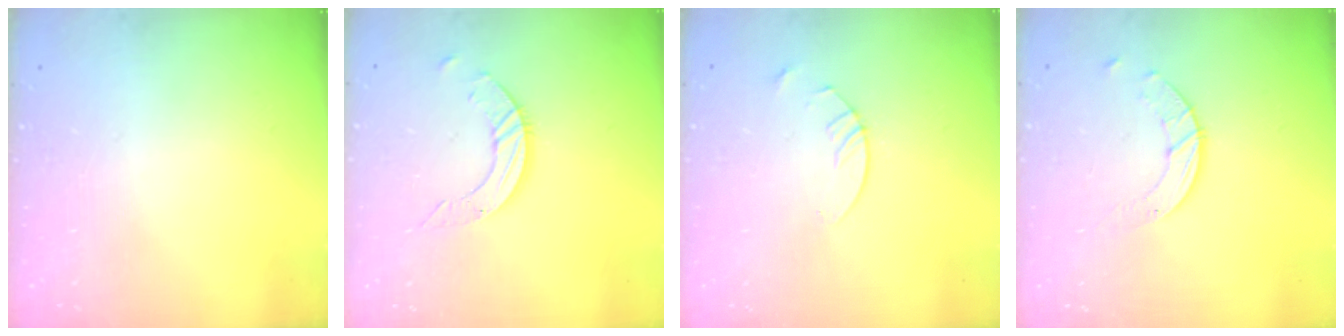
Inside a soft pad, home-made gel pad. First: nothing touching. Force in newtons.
{"total": 5.8, "press": 5.8, "slide": 0.1}
{"total": 2.4, "press": 2.4, "slide": 0.1}
{"total": 4.5, "press": 4.5, "slide": 0.3}